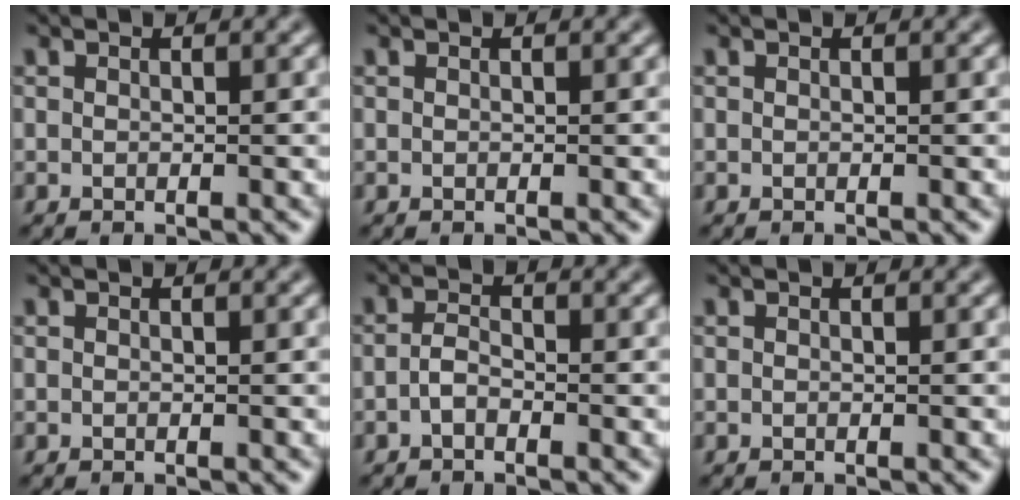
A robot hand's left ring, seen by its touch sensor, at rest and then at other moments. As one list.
[{"total": 0.0}, {"total": 0.0}, {"total": 0.0}, {"total": 1.4, "force": [-0.7, 0.7, 1.0], "torque": [-0.022, 0.003, -0.019]}, {"total": 0.0}]